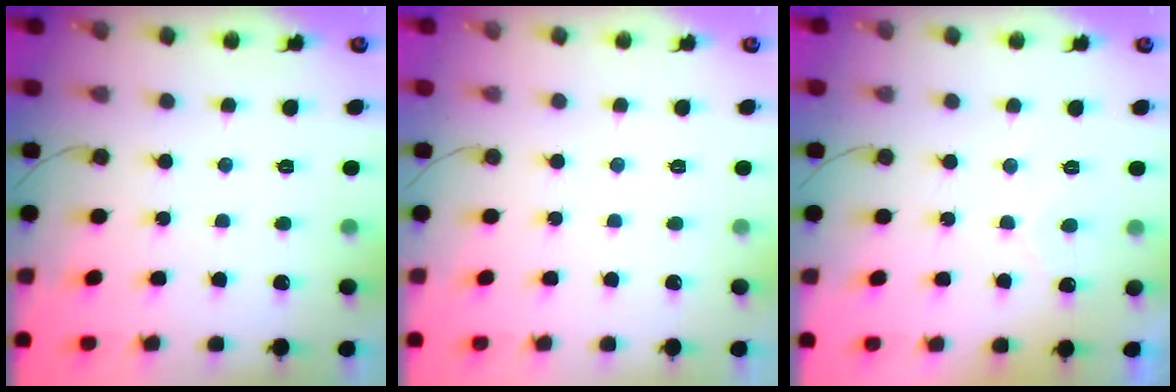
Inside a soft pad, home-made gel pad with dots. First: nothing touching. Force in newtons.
{"total": 0.0}
{"total": 3.9, "press": 3.9, "slide": 0.3}